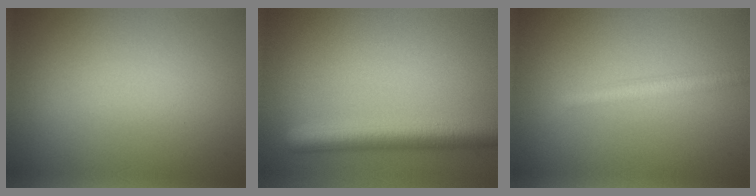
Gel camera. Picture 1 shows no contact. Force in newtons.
{"total": 5.6, "press": 5.6, "slide": 0.2}
{"total": 2.3, "press": 2.2, "slide": 0.2}